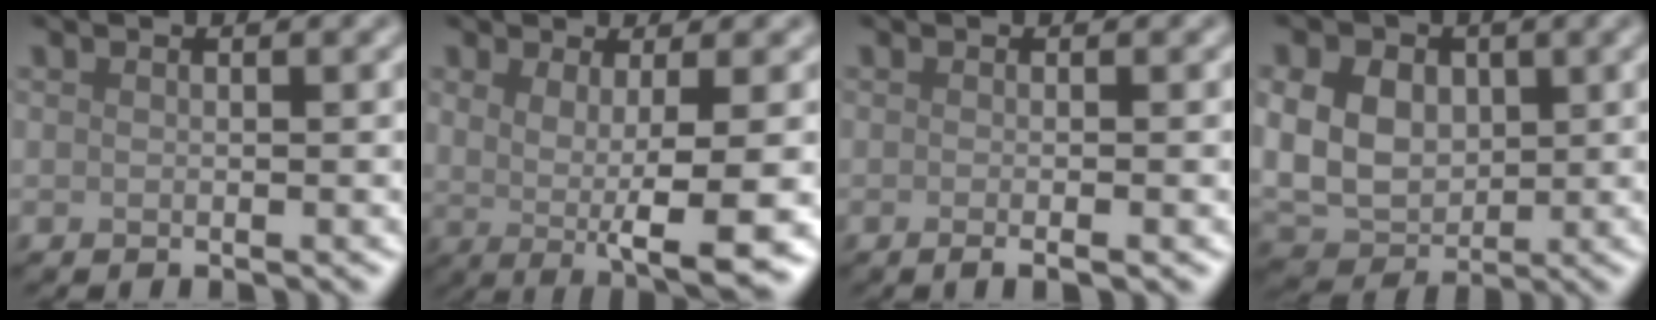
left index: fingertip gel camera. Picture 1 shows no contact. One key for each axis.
{"total": 6.3, "fx": -0.7, "fy": 1.5, "fz": 6.1, "tx": -0.090, "ty": -0.010, "tz": -0.009}
{"total": 2.1, "fx": -0.4, "fy": 0.8, "fz": 1.9, "tx": -0.013, "ty": -0.003, "tz": -0.011}
{"total": 7.4, "fx": 1.4, "fy": 5.8, "fz": 4.5, "tx": -0.105, "ty": 0.014, "tz": 0.013}